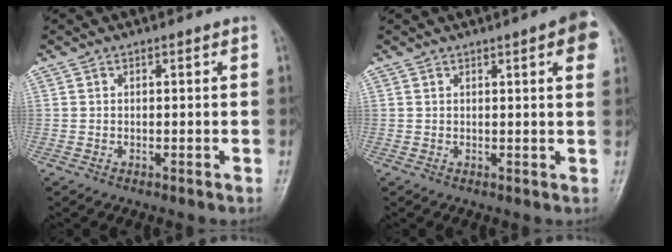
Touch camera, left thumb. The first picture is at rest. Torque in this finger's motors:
{"motor_torque": [1.12, 0.91, 0.79, -0.72, 0.01]}